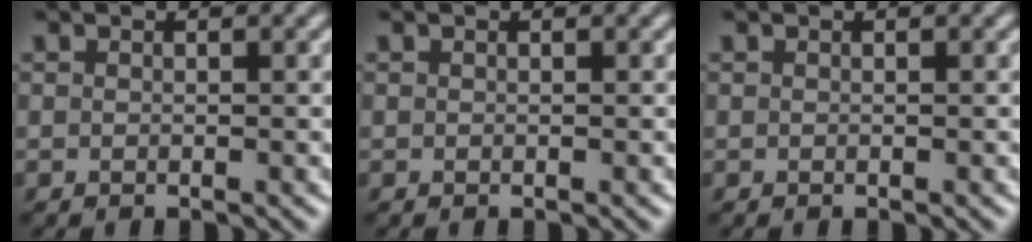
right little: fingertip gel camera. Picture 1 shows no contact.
{"total": 0.0}
{"total": 0.0}